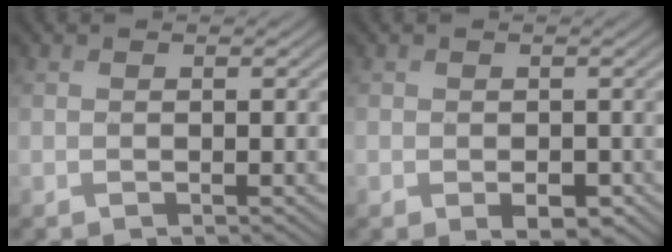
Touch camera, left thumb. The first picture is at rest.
{"total": 2.6, "force": [-0.9, 1.9, 1.6], "torque": [-0.033, -0.015, -0.014]}